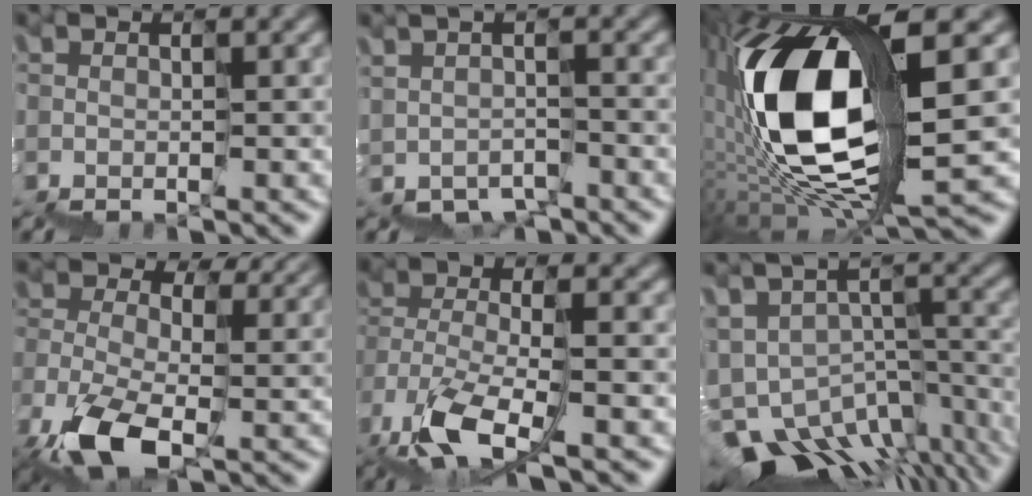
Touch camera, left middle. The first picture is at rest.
{"total": 2.1, "force": [-1.9, 0.6, 0.7], "torque": [-0.017, -0.009, -0.025]}
{"total": 13.3, "force": [2.4, 4.8, 12.2], "torque": [-0.248, 0.011, 0.045]}
{"total": 9.0, "force": [0.0, 5.7, 6.9], "torque": [-0.160, 0.005, 0.002]}
{"total": 6.7, "force": [-2.6, 3.1, 5.4], "torque": [-0.125, -0.008, -0.037]}
{"total": 9.6, "force": [-6.4, 5.5, 4.7], "torque": [-0.087, -0.003, -0.041]}